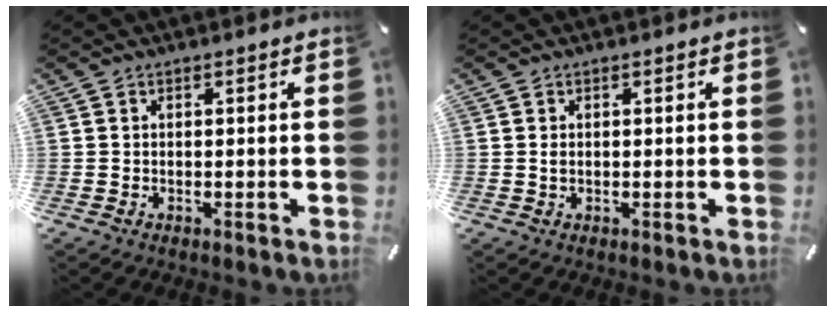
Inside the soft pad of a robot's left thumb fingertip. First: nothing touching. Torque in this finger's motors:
{"motor_torque": [-0.30, -0.17, 0.05, -0.16, 0.00]}